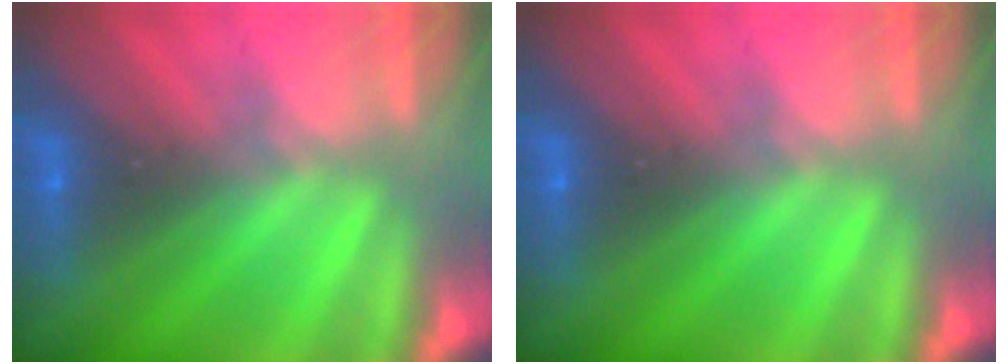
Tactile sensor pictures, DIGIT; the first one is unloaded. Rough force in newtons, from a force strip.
{"total": 0.0}